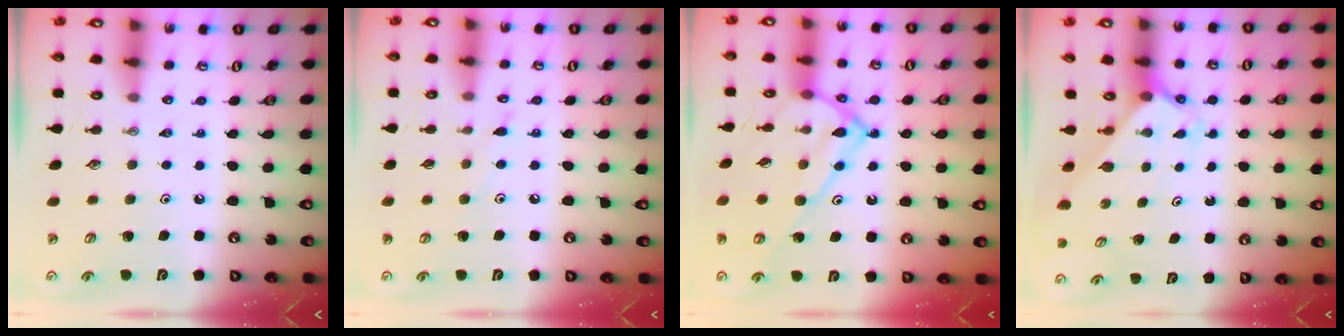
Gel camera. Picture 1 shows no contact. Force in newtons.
{"total": 7.3, "press": 7.3, "slide": 0.6}
{"total": 15.6, "press": 15.6, "slide": 0.6}
{"total": 1.9, "press": 1.9, "slide": 0.1}